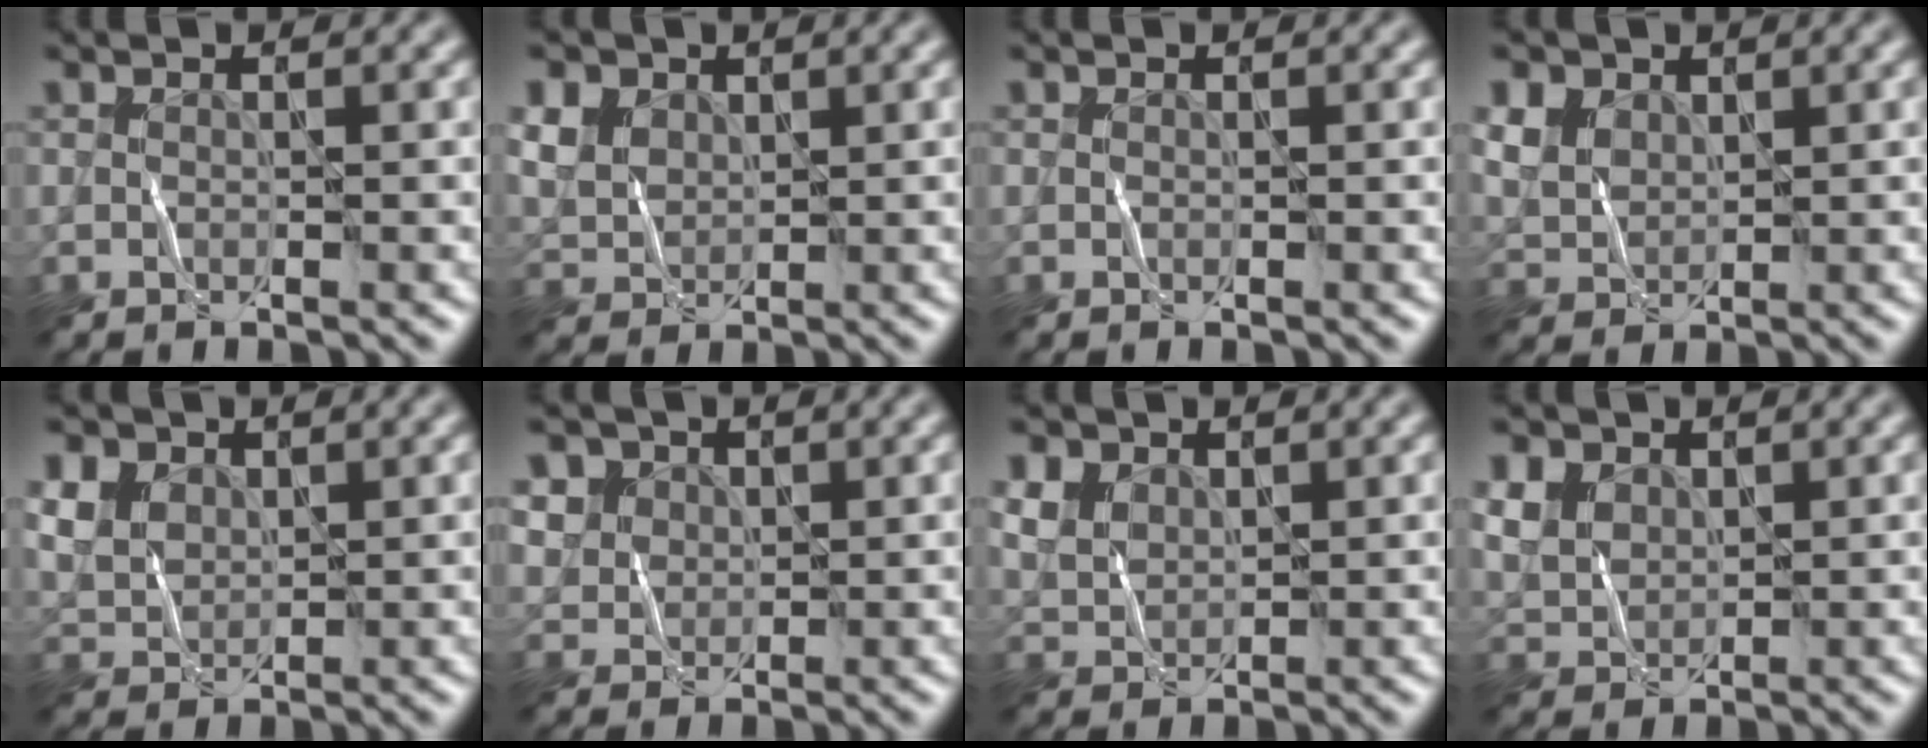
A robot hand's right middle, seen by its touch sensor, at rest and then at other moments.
{"total": 3.8, "force": [2.1, 2.8, 1.3], "torque": [-0.053, 0.012, 0.037]}
{"total": 0.0}
{"total": 3.5, "force": [2.1, 2.5, 1.2], "torque": [-0.048, 0.012, 0.035]}
{"total": 4.2, "force": [2.3, 3.1, 1.6], "torque": [-0.065, 0.014, 0.041]}
{"total": 3.4, "force": [2.1, 2.5, 0.5], "torque": [-0.035, 0.004, 0.041]}
{"total": 2.7, "force": [1.7, 2.0, 0.8], "torque": [-0.035, 0.007, 0.032]}
{"total": 3.2, "force": [1.9, 2.4, 1.1], "torque": [-0.045, 0.010, 0.034]}